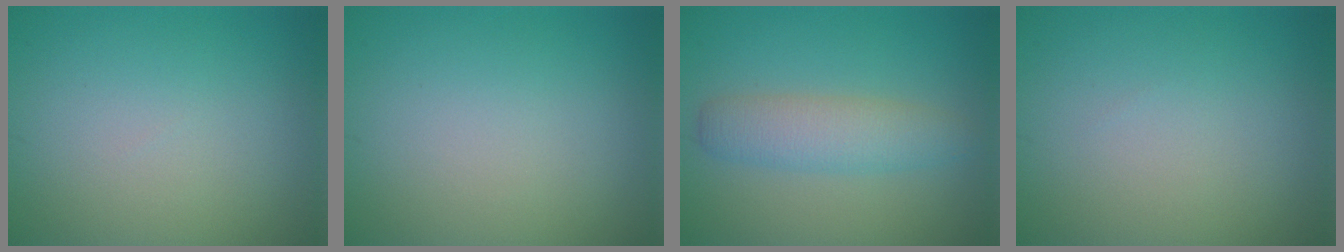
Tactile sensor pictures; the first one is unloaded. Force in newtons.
{"total": 0.0}
{"total": 3.6, "press": 3.6, "slide": 0.2}
{"total": 0.0}